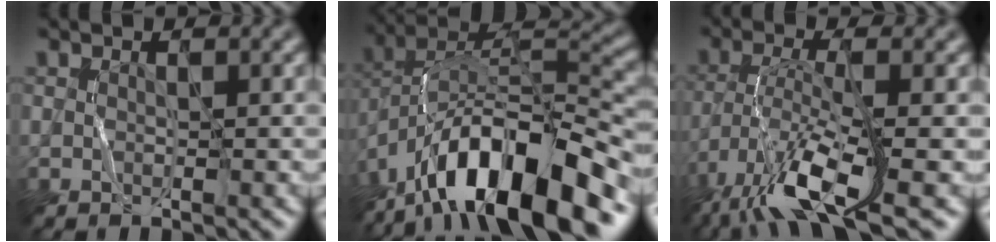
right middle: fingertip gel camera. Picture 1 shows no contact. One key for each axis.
{"total": 14.4, "fx": -9.0, "fy": 5.0, "fz": 10.2, "tx": -0.173, "ty": 0.023, "tz": -0.161}
{"total": 10.5, "fx": -6.8, "fy": 2.1, "fz": 7.7, "tx": -0.153, "ty": -0.005, "tz": -0.129}